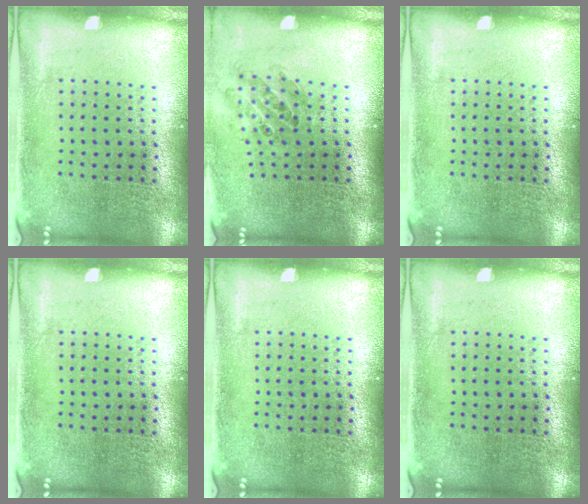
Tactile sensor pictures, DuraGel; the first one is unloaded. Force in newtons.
{"total": 0.9, "press": 0.9, "slide": 0.1}
{"total": 0.0}
{"total": 0.0}
{"total": 0.0}
{"total": 0.0}